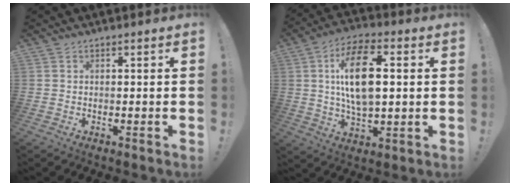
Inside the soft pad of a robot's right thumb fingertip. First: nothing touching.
{"total": 16.4, "force": [2.7, 8.5, 13.8], "torque": [-0.240, 0.004, 0.043]}